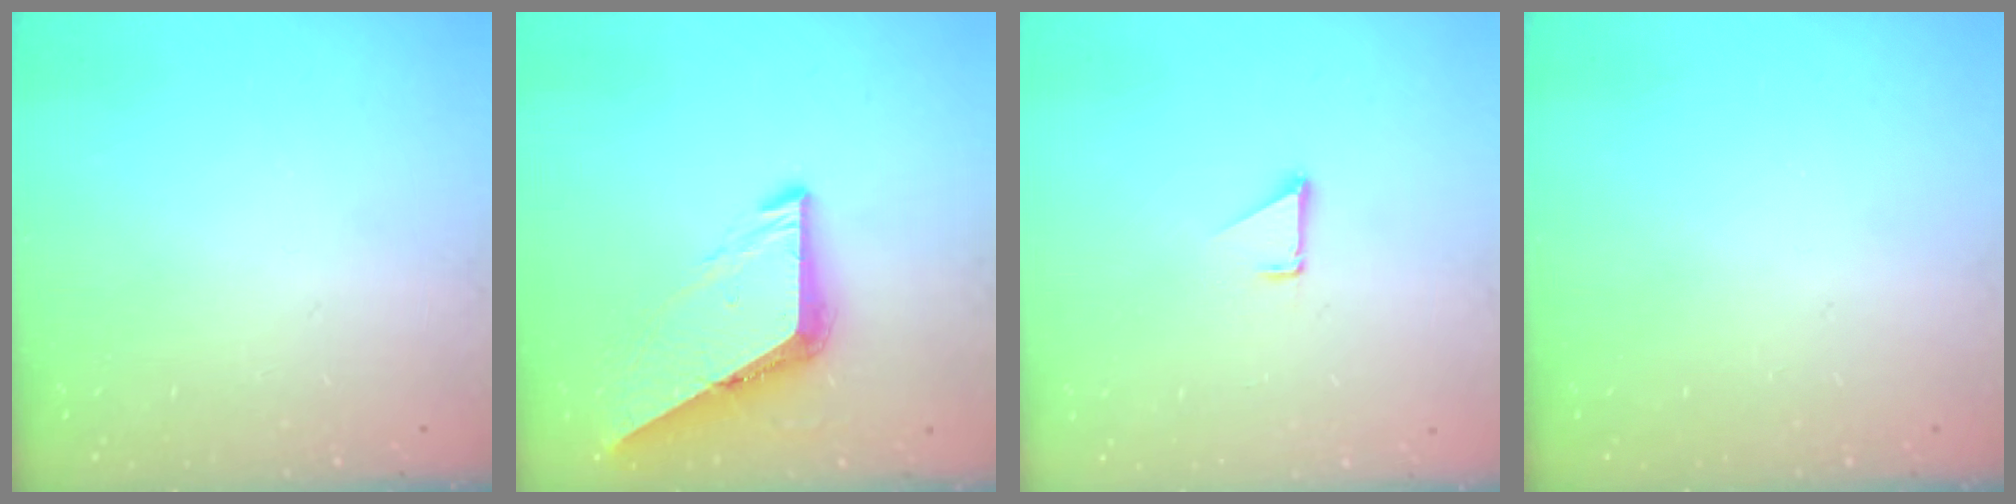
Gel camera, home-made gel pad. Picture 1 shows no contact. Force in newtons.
{"total": 7.8, "press": 7.8, "slide": 0.6}
{"total": 1.4, "press": 1.3, "slide": 0.1}
{"total": 0.0}